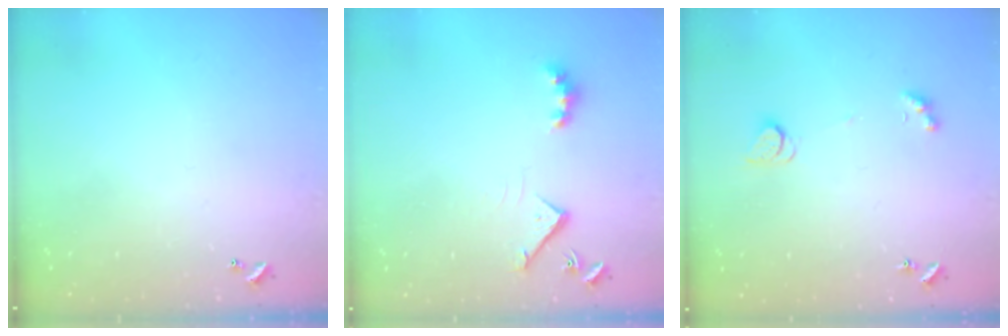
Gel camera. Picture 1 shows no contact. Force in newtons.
{"total": 4.9, "press": 4.9, "slide": 0.7}
{"total": 2.1, "press": 2.1, "slide": 0.4}